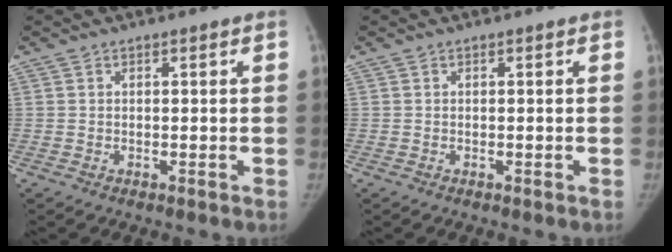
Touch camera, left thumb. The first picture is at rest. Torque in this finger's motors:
{"motor_torque": [0.09, 0.00, 0.00, 0.00, 0.01]}